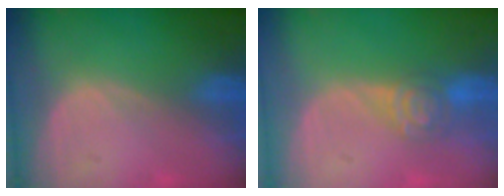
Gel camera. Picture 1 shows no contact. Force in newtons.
{"total": 4.3, "press": 4.3, "slide": 0.2}